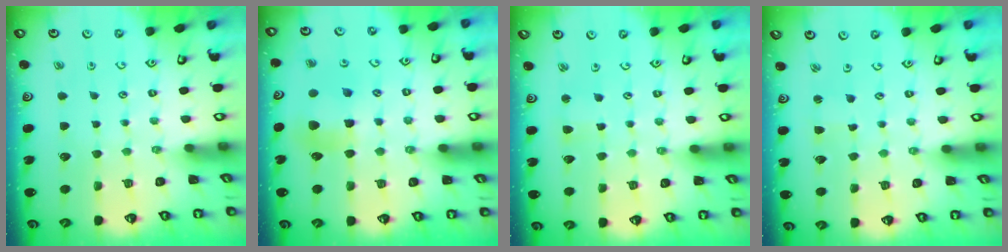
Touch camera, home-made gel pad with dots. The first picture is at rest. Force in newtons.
{"total": 6.7, "press": 6.7, "slide": 0.6}
{"total": 2.7, "press": 2.7, "slide": 0.3}
{"total": 1.3, "press": 1.2, "slide": 0.3}